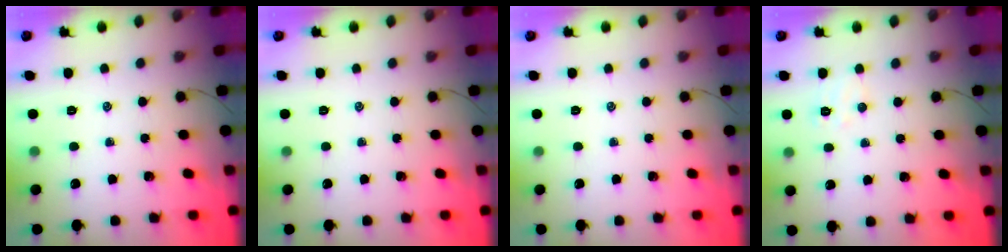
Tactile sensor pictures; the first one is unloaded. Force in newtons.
{"total": 0.0}
{"total": 0.0}
{"total": 4.8, "press": 4.8, "slide": 0.8}